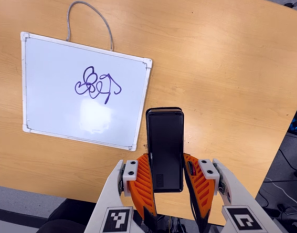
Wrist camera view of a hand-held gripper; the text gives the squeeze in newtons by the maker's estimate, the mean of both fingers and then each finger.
{"total": 5.3, "left": 3.9, "right": 6.6}